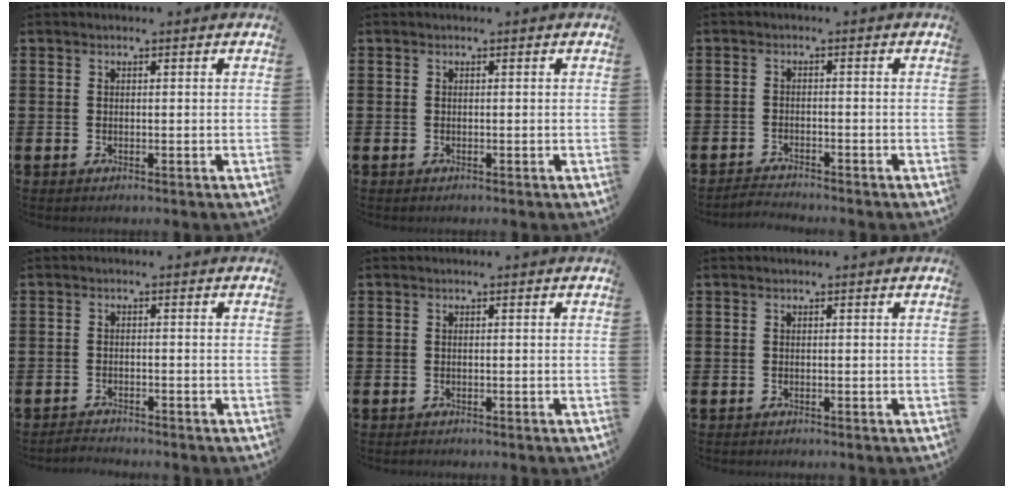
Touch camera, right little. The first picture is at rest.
{"total": 0.0}
{"total": 1.8, "force": [-1.8, -0.1, -0.1], "torque": [-0.003, 0.002, -0.037]}
{"total": 1.4, "force": [-1.4, 0.0, -0.1], "torque": [-0.003, 0.002, -0.028]}
{"total": 0.0}
{"total": 0.0}